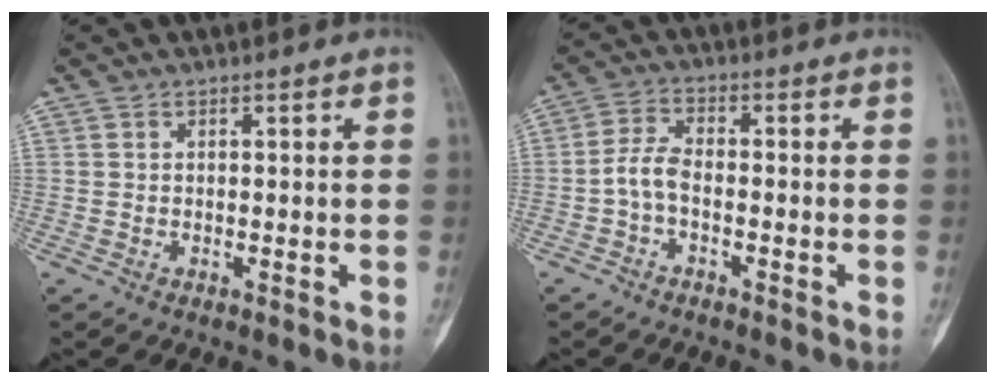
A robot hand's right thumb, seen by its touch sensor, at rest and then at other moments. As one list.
[{"total": 4.4, "force": [-1.5, 2.1, 3.5], "torque": [-0.073, 0.018, -0.038]}]